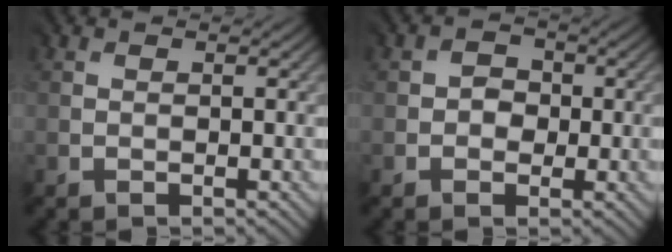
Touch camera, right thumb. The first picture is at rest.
{"total": 1.4, "force": [-0.2, 1.3, 0.2], "torque": [-0.003, 0.002, -0.011]}